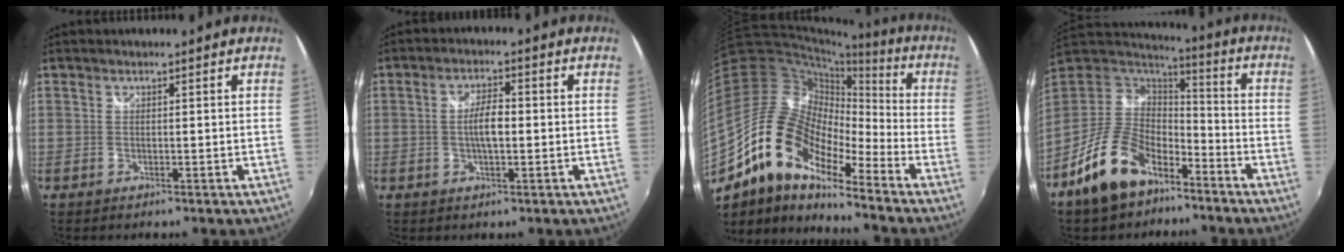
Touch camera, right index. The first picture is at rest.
{"total": 4.7, "force": [-0.4, 1.6, 4.4], "torque": [-0.081, 0.004, -0.007]}
{"total": 16.7, "force": [-10.6, 6.9, 10.9], "torque": [-0.181, -0.005, -0.218]}
{"total": 16.4, "force": [-10.0, 9.1, 9.3], "torque": [-0.201, 0.005, -0.169]}